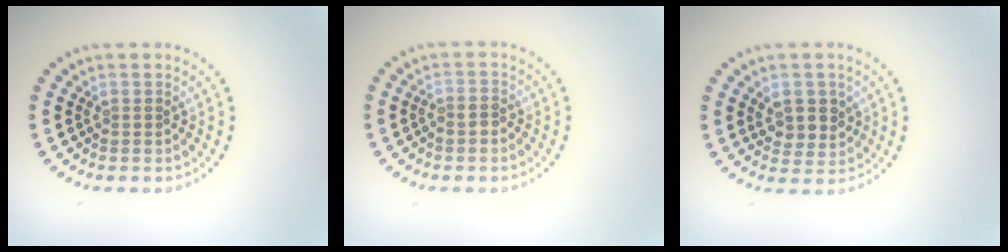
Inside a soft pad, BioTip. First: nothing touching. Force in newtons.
{"total": 1.1, "press": 0.8, "slide": 0.8}
{"total": 2.9, "press": 2.8, "slide": 0.8}